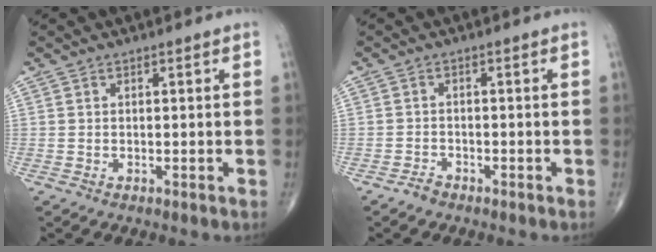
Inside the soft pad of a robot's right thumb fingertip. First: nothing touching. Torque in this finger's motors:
{"motor_torque": [0.31, -0.12, -0.10, -0.25, -0.03]}